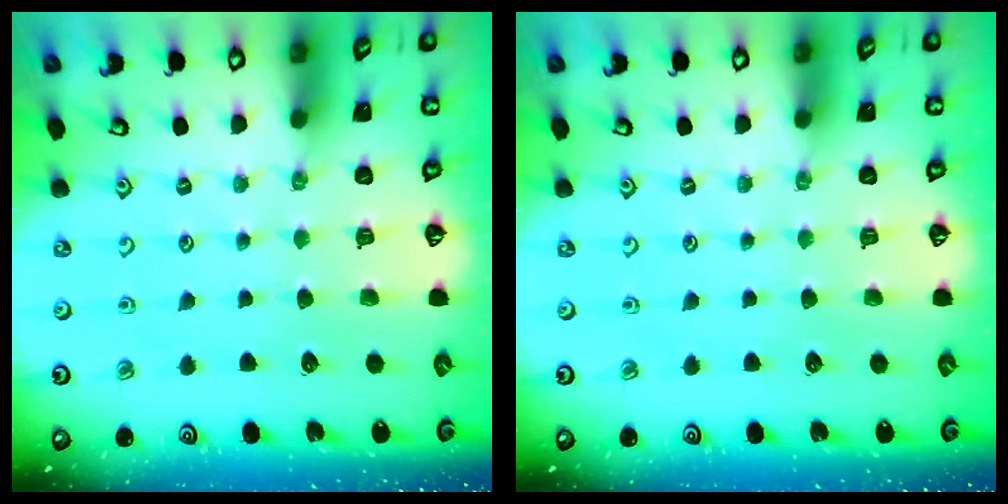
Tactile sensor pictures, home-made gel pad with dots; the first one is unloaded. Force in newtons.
{"total": 0.0}